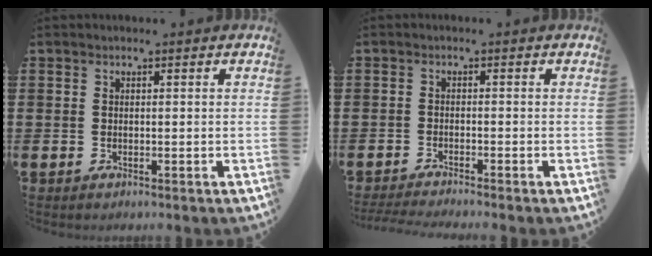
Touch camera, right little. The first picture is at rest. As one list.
[{"total": 1.4, "force": [-1.3, -0.1, 0.5], "torque": [-0.006, 0.001, -0.026]}]